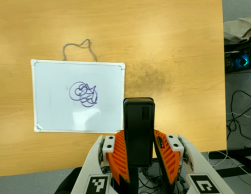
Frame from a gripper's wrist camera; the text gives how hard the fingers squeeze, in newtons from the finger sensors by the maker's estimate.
{"total": 3.9, "left": 2.5, "right": 5.3}